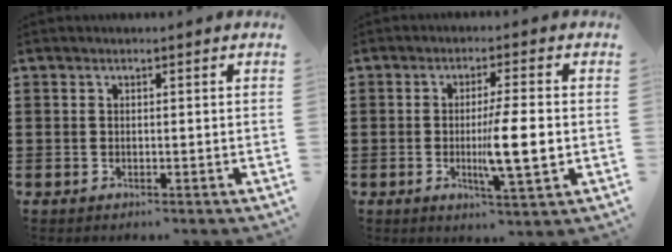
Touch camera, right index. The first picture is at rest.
{"total": 8.1, "force": [-0.8, 1.0, 8.0], "torque": [-0.141, -0.010, -0.015]}